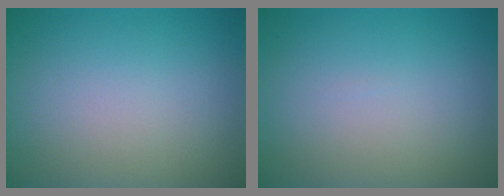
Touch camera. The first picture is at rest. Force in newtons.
{"total": 0.0}